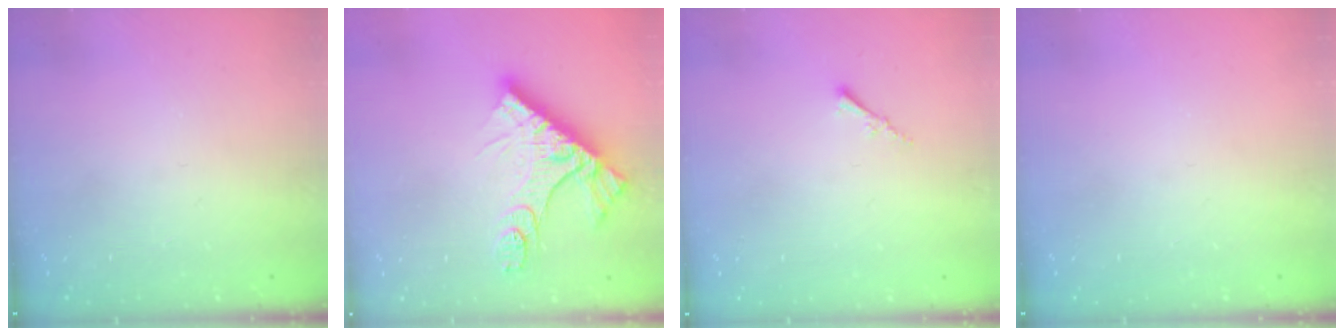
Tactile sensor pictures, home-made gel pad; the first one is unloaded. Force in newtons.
{"total": 14.3, "press": 14.3, "slide": 1.2}
{"total": 1.5, "press": 1.5, "slide": 0.4}
{"total": 0.0}